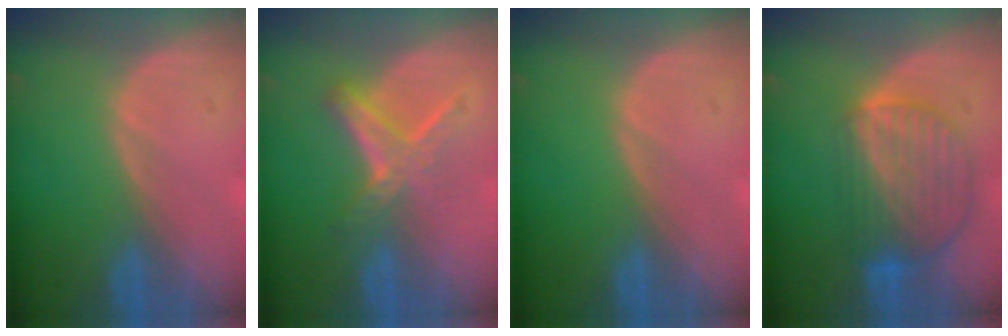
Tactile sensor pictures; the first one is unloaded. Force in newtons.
{"total": 6.0, "press": 5.1, "slide": 3.2}
{"total": 0.0}
{"total": 8.7, "press": 7.7, "slide": 4.1}